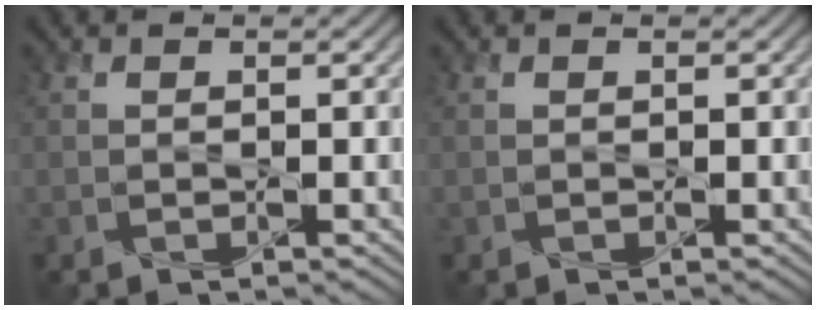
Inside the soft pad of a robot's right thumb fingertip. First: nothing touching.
{"total": 0.0}